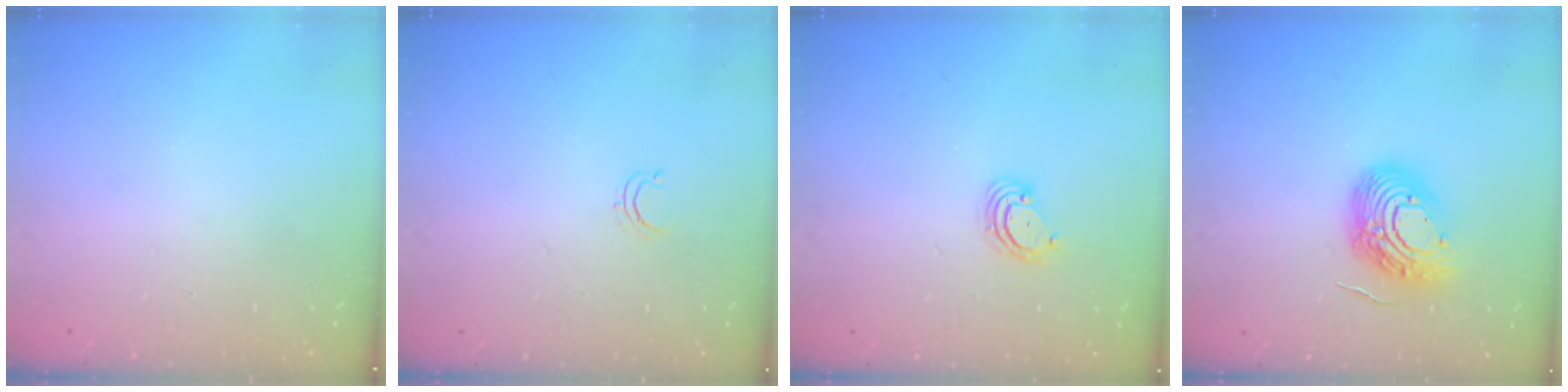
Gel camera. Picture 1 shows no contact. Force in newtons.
{"total": 2.8, "press": 2.8, "slide": 0.2}
{"total": 3.3, "press": 3.3, "slide": 0.3}
{"total": 14.5, "press": 14.5, "slide": 1.5}